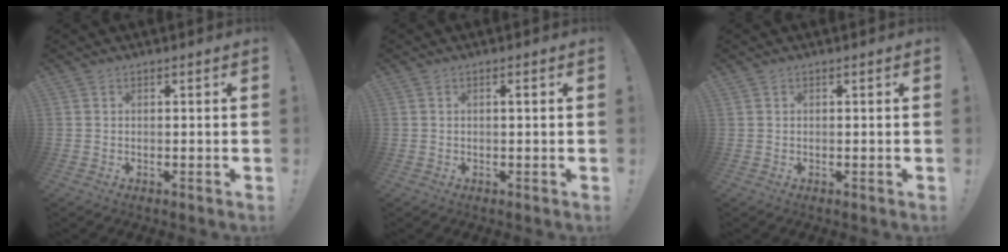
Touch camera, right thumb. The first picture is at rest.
{"total": 0.8, "force": [0.1, 0.0, 0.8], "torque": [-0.010, -0.002, 0.000]}
{"total": 0.0}